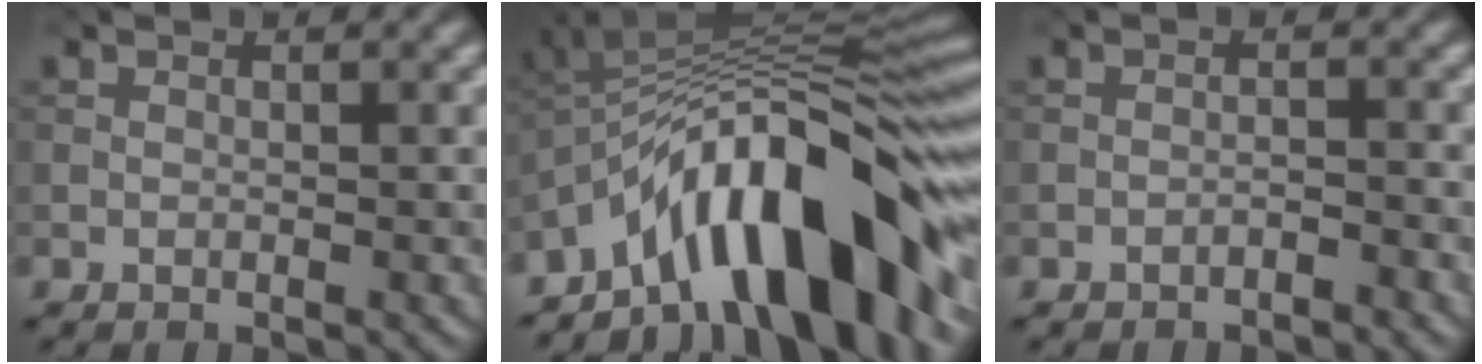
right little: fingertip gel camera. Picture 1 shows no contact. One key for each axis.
{"total": 13.1, "fx": -7.0, "fy": 3.8, "fz": 10.4, "tx": -0.139, "ty": 0.024, "tz": -0.116}
{"total": 1.1, "fx": -1.0, "fy": 0.1, "fz": 0.5, "tx": -0.006, "ty": 0.004, "tz": -0.019}